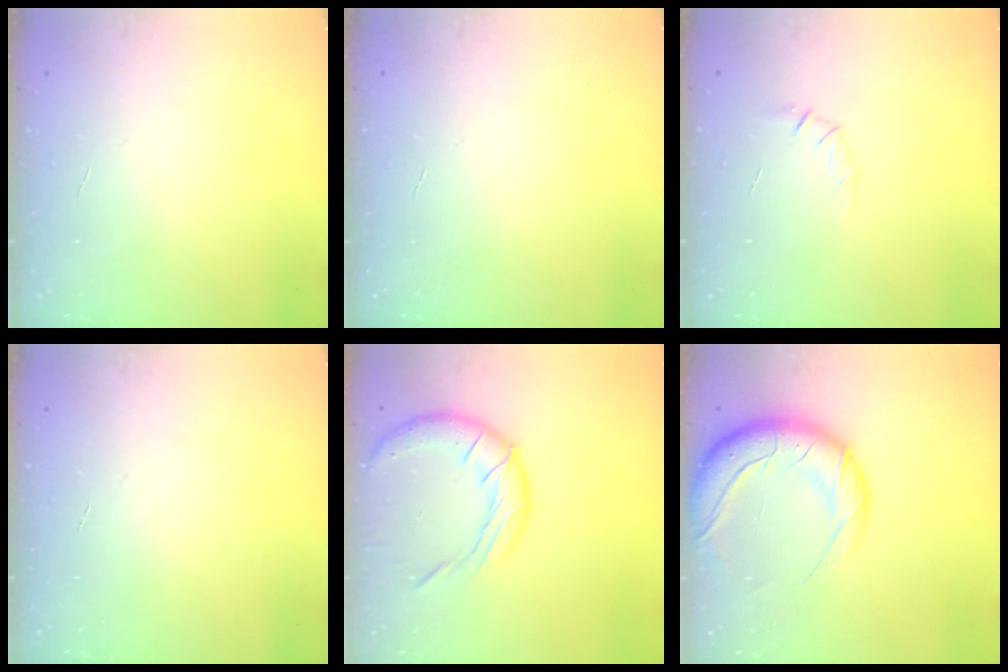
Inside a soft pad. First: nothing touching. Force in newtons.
{"total": 0.0}
{"total": 4.4, "press": 4.2, "slide": 1.3}
{"total": 0.0}
{"total": 14.6, "press": 14.4, "slide": 2.4}
{"total": 19.3, "press": 18.6, "slide": 5.1}